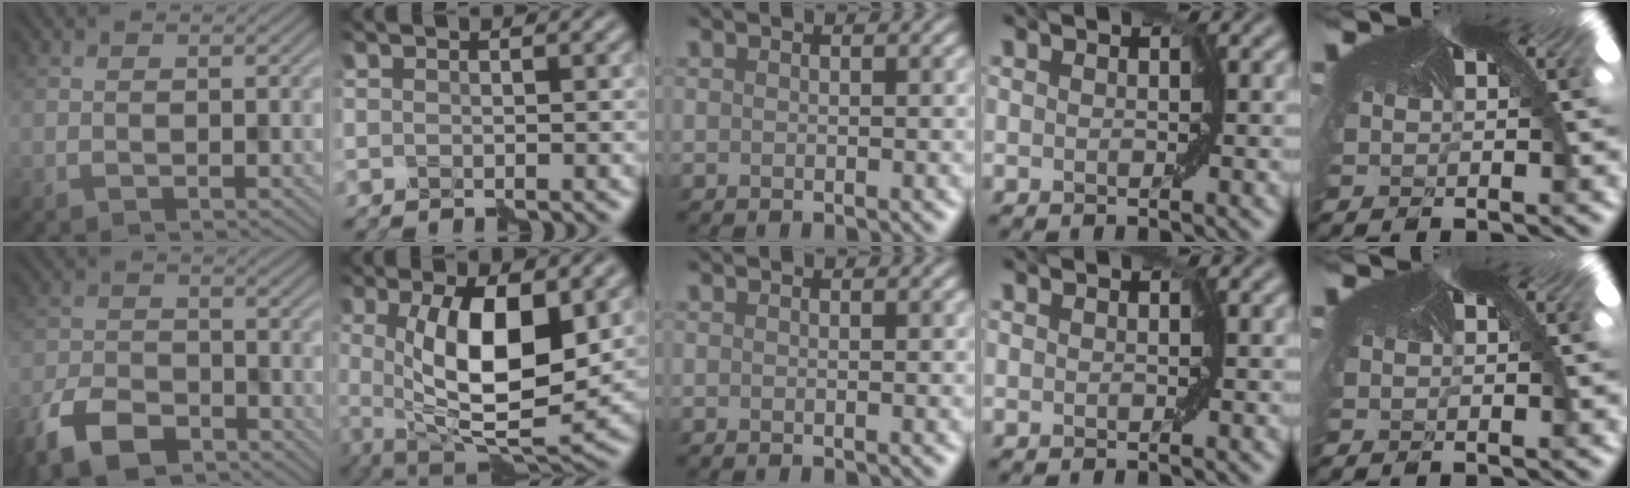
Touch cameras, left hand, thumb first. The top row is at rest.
{"thumb": {"total": 8.5, "force": [-6.3, 4.1, 4.0], "torque": [-0.078, -0.015, -0.125]}, "index": {"total": 10.3, "force": [1.3, 3.7, 9.5], "torque": [-0.159, -0.010, 0.024]}}